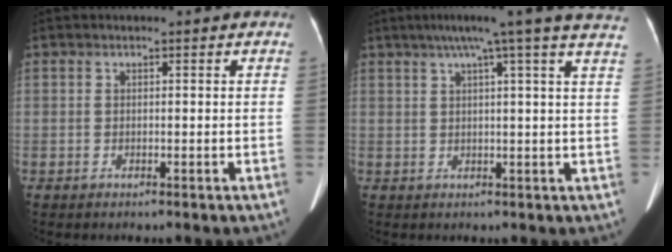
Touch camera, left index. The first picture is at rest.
{"total": 15.7, "force": [12.5, -1.4, 9.4], "torque": [-0.147, 0.016, 0.146]}